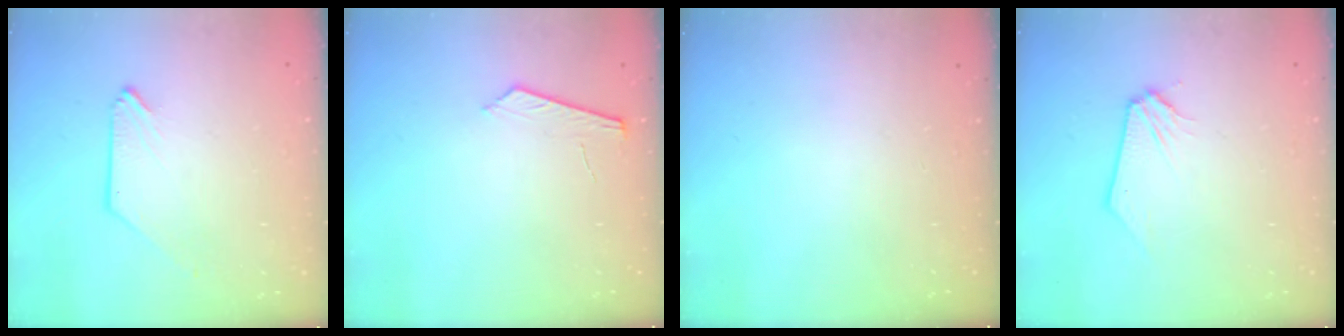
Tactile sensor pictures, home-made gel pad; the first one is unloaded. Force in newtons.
{"total": 5.3, "press": 5.3, "slide": 0.5}
{"total": 0.0}
{"total": 0.0}